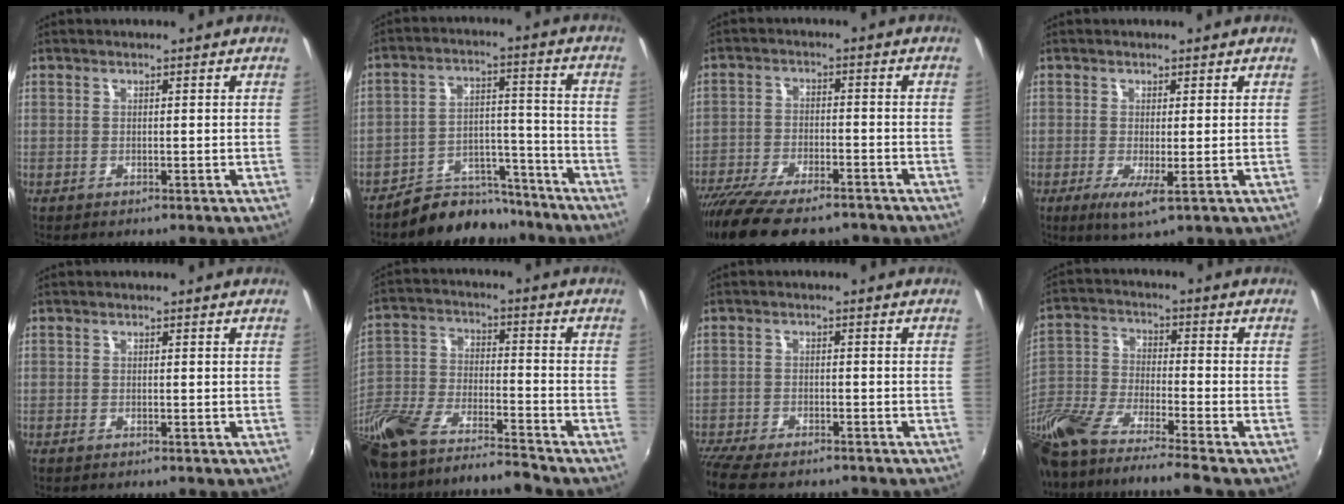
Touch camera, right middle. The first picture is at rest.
{"total": 11.1, "force": [-10.0, 4.4, 1.8], "torque": [-0.033, 0.040, -0.145]}
{"total": 17.8, "force": [-14.1, 5.5, 9.3], "torque": [-0.193, -0.039, -0.229]}
{"total": 3.8, "force": [-1.0, 0.2, 3.7], "torque": [-0.074, -0.014, -0.016]}
{"total": 0.7, "force": [-0.7, 0.1, 0.3], "torque": [-0.005, -0.003, -0.015]}
{"total": 17.0, "force": [-13.7, 4.0, 9.2], "torque": [-0.205, -0.031, -0.259]}
{"total": 10.3, "force": [-8.8, 2.7, 4.6], "torque": [-0.118, -0.040, -0.152]}
{"total": 18.9, "force": [-14.0, 2.7, 12.5], "torque": [-0.248, -0.049, -0.267]}